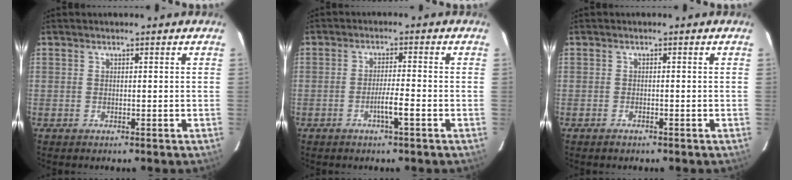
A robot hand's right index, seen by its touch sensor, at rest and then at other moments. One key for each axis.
{"total": 3.3, "fx": -1.5, "fy": -0.1, "fz": 3.0, "tx": -0.050, "ty": -0.002, "tz": -0.027}
{"total": 1.0, "fx": -0.8, "fy": 0.3, "fz": 0.5, "tx": -0.012, "ty": -0.001, "tz": -0.010}